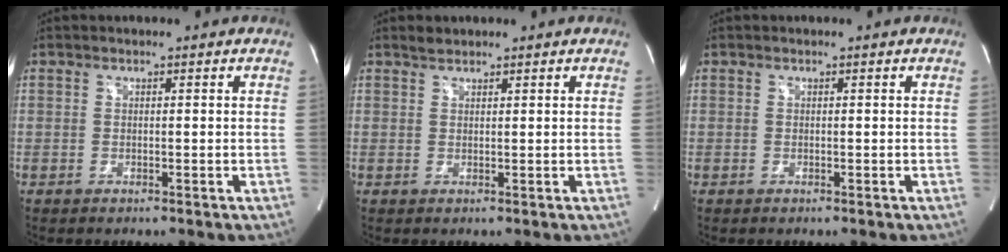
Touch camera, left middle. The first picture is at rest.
{"total": 1.3, "force": [1.2, 0.4, 0.3], "torque": [-0.009, 0.007, 0.023]}
{"total": 0.0}